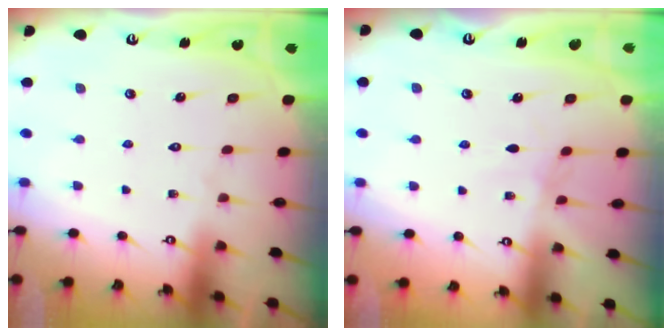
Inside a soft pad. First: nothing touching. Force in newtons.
{"total": 0.6, "press": 0.6, "slide": 0.3}